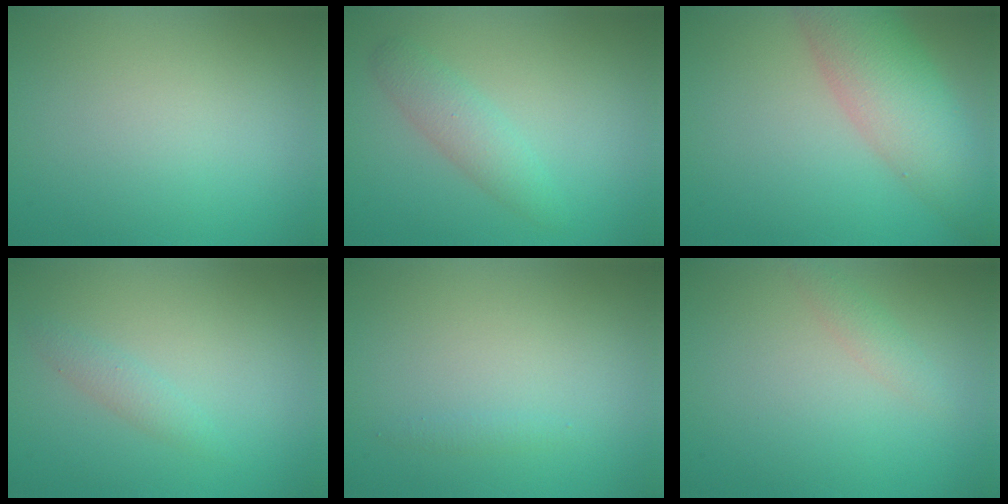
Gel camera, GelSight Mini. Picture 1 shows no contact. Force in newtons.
{"total": 2.4, "press": 2.4, "slide": 0.1}
{"total": 7.0, "press": 7.0, "slide": 0.3}
{"total": 1.3, "press": 1.3, "slide": 0.0}
{"total": 0.5, "press": 0.5, "slide": 0.0}
{"total": 1.2, "press": 1.2, "slide": 0.0}